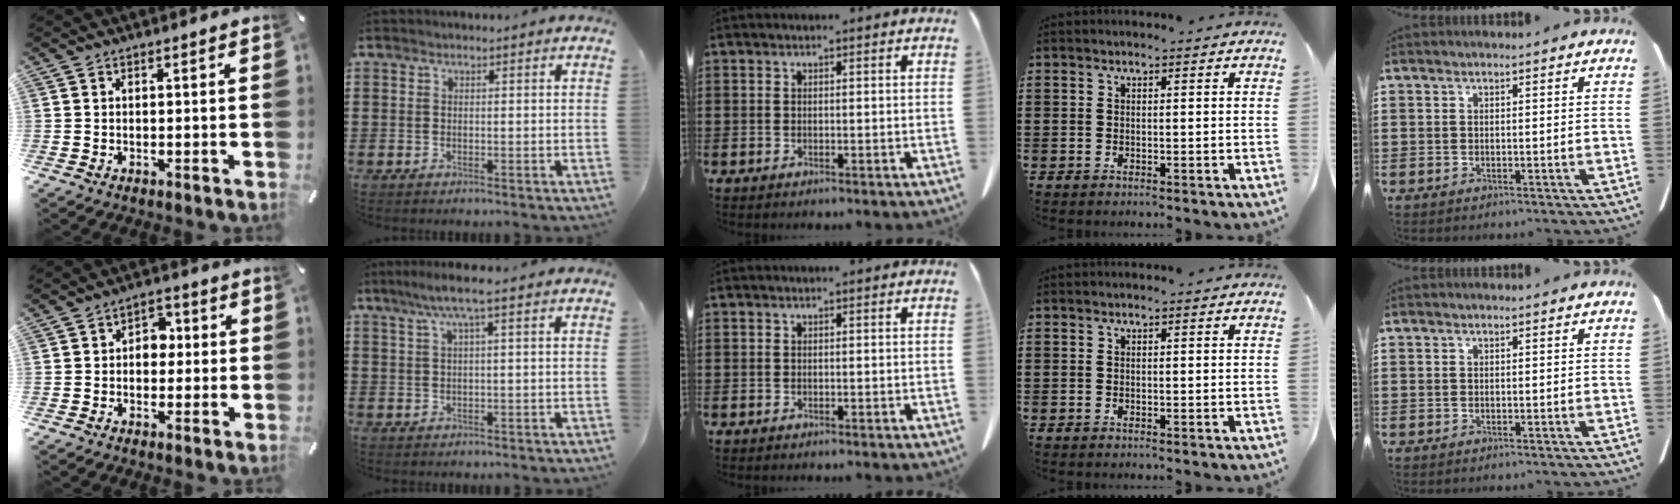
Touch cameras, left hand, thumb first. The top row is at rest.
{"thumb": {"total": 4.8, "force": [-0.5, 3.8, 2.9], "torque": [-0.035, 0.007, -0.016]}, "index": {"total": 3.6, "force": [1.4, -0.2, 3.3], "torque": [-0.067, 0.000, 0.022]}}